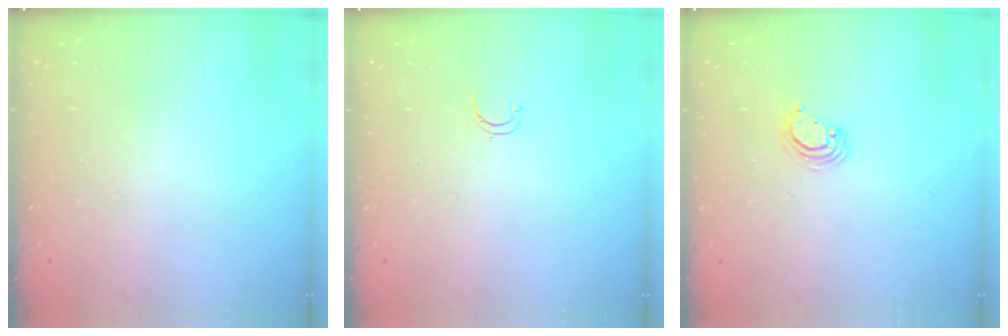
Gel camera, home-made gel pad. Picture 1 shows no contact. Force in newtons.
{"total": 3.1, "press": 3.1, "slide": 0.4}
{"total": 4.1, "press": 4.1, "slide": 0.2}